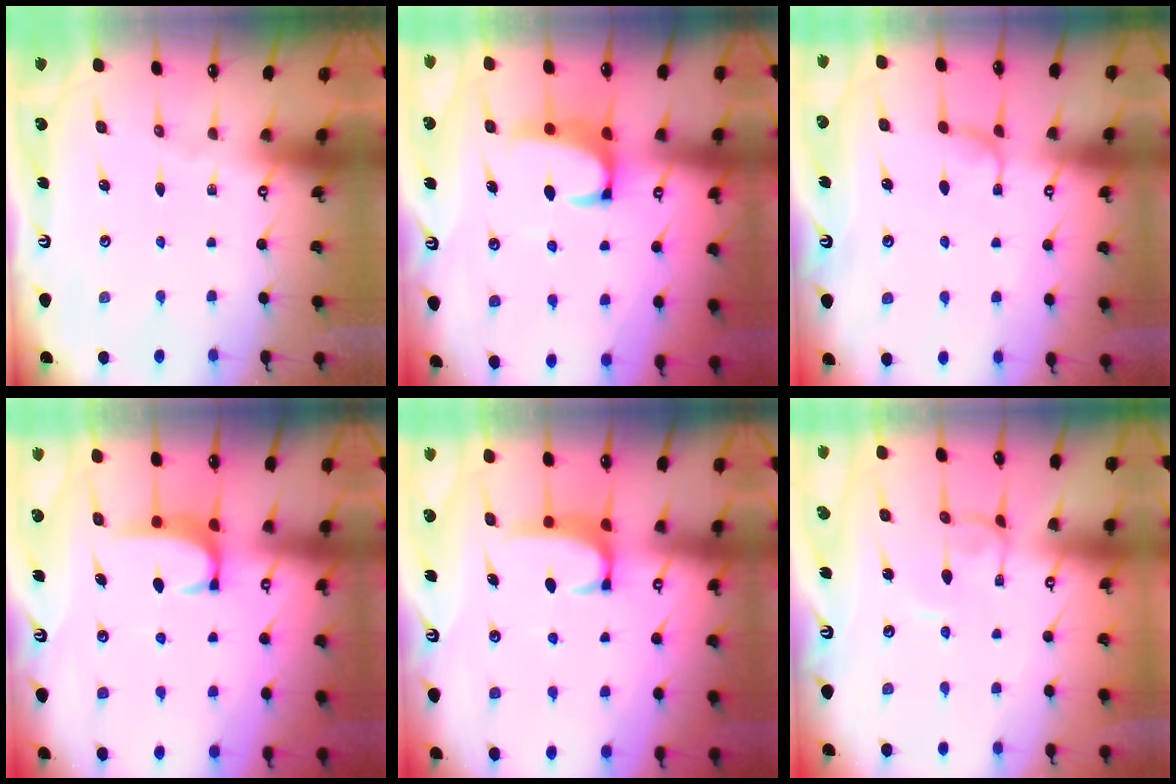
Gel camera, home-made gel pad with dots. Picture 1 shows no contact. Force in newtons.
{"total": 2.3, "press": 2.1, "slide": 1.0}
{"total": 2.3, "press": 2.3, "slide": 0.4}
{"total": 2.0, "press": 1.9, "slide": 0.6}
{"total": 2.4, "press": 2.4, "slide": 0.6}
{"total": 2.0, "press": 2.0, "slide": 0.1}